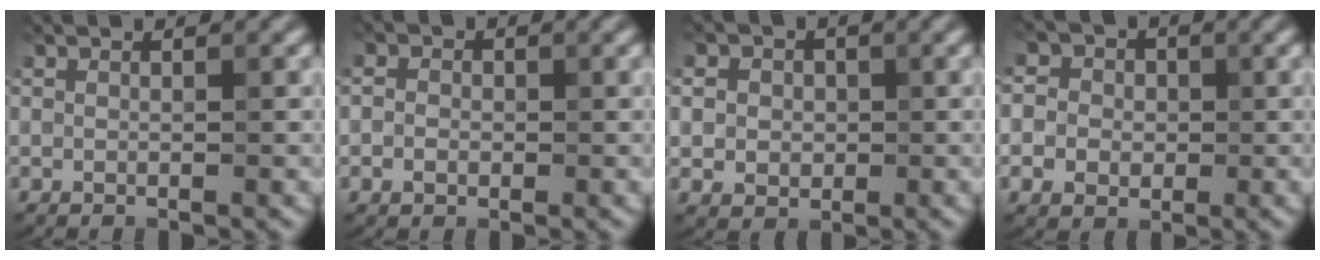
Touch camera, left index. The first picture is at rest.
{"total": 1.6, "force": [-0.3, 1.4, 0.7], "torque": [-0.003, -0.001, -0.012]}
{"total": 4.0, "force": [0.8, 3.5, 1.8], "torque": [-0.023, 0.019, -0.005]}
{"total": 7.2, "force": [1.3, 6.5, 3.0], "torque": [-0.053, 0.041, -0.014]}